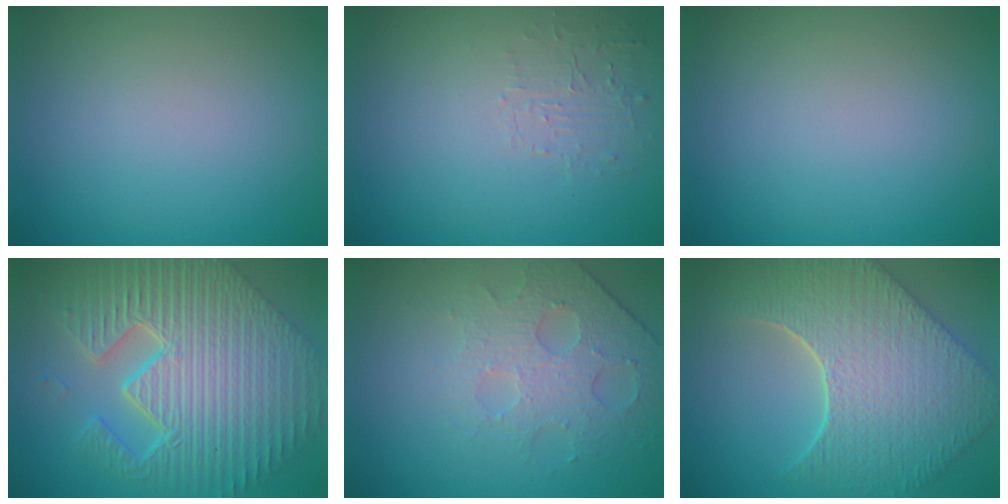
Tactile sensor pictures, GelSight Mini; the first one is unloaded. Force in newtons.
{"total": 1.5, "press": 0.1, "slide": 1.5}
{"total": 0.0}
{"total": 12.5, "press": 8.2, "slide": 9.5}
{"total": 4.5, "press": 3.3, "slide": 3.0}
{"total": 9.8, "press": 7.2, "slide": 6.6}